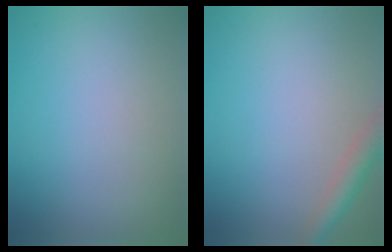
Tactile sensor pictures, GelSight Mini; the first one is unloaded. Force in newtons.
{"total": 2.9, "press": 2.9, "slide": 0.1}